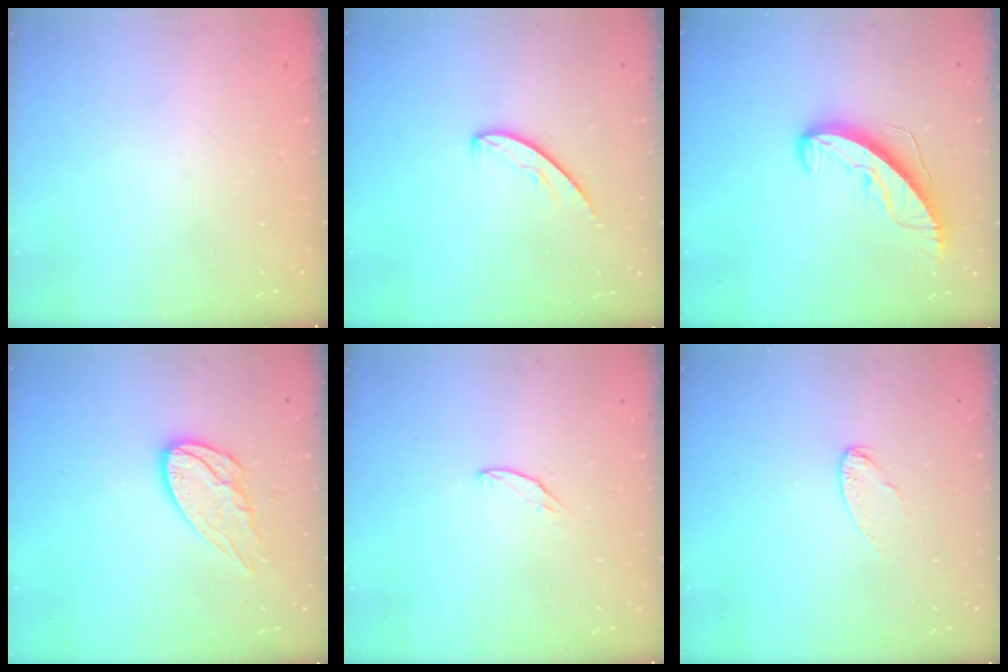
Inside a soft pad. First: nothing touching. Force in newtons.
{"total": 6.0, "press": 6.0, "slide": 0.4}
{"total": 10.5, "press": 10.4, "slide": 1.0}
{"total": 10.9, "press": 10.9, "slide": 0.6}
{"total": 4.4, "press": 4.4, "slide": 0.4}
{"total": 6.0, "press": 6.0, "slide": 0.5}